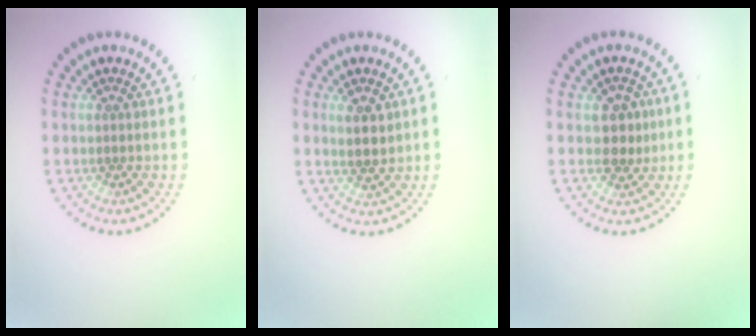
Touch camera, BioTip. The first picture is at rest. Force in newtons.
{"total": 2.4, "press": 2.3, "slide": 0.8}
{"total": 2.5, "press": 2.4, "slide": 0.7}